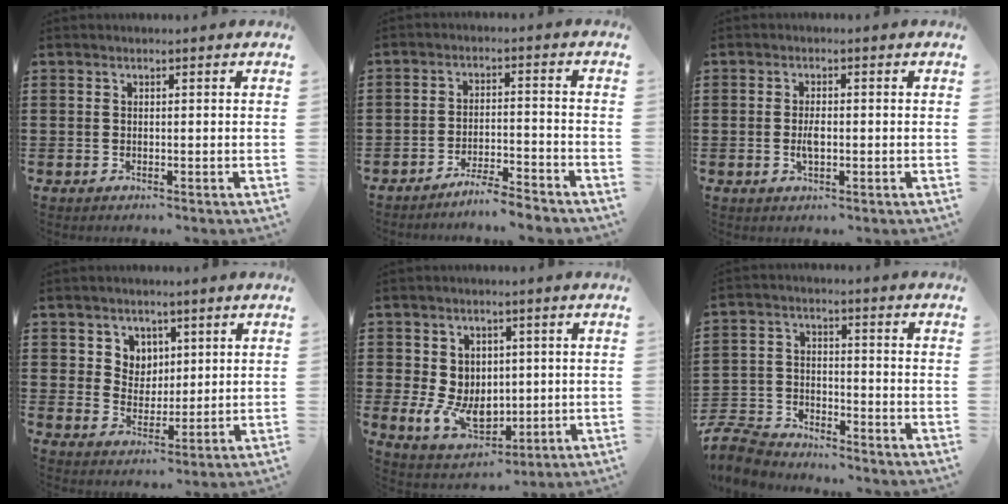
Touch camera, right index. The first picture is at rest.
{"total": 4.5, "force": [-4.4, -0.4, 1.1], "torque": [-0.020, -0.004, -0.086]}
{"total": 2.7, "force": [-0.3, 1.1, 2.5], "torque": [-0.053, -0.003, -0.008]}
{"total": 4.6, "force": [2.5, 3.9, 0.2], "torque": [-0.028, 0.009, 0.046]}
{"total": 6.9, "force": [-0.3, 5.6, 4.1], "torque": [-0.100, 0.005, -0.006]}
{"total": 6.8, "force": [-6.5, 1.7, 1.0], "torque": [-0.037, 0.010, -0.133]}